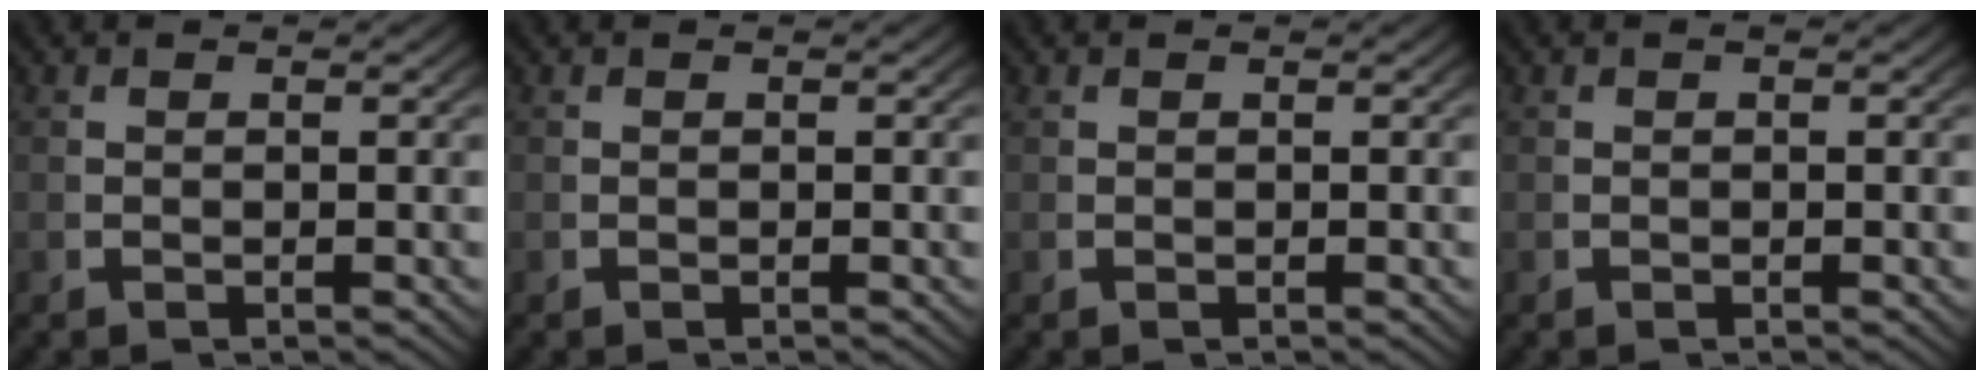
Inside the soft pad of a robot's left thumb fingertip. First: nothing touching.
{"total": 0.0}
{"total": 0.0}
{"total": 0.0}